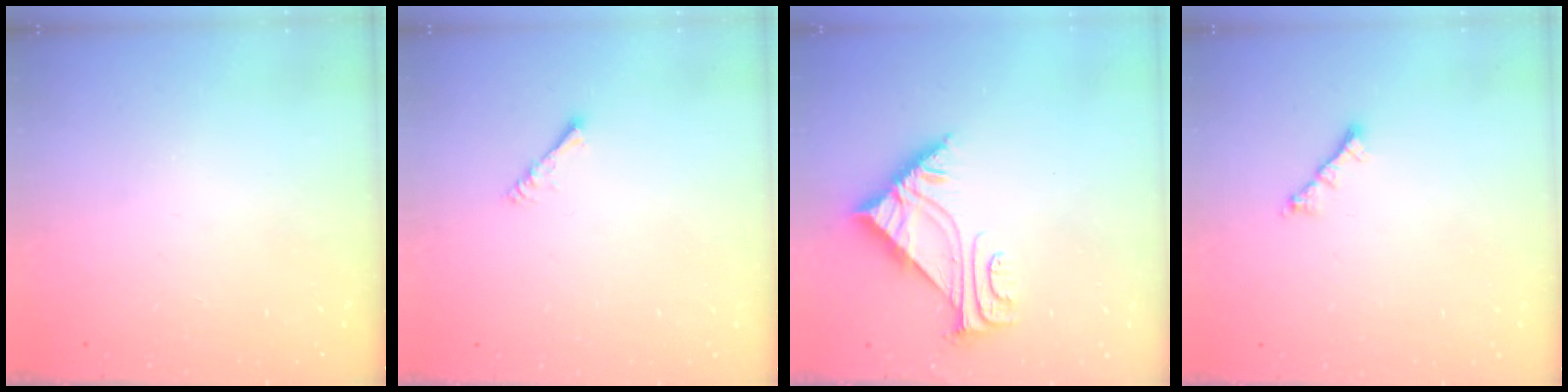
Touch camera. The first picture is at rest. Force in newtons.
{"total": 1.4, "press": 1.3, "slide": 0.3}
{"total": 5.2, "press": 5.1, "slide": 0.7}
{"total": 1.8, "press": 1.7, "slide": 0.6}